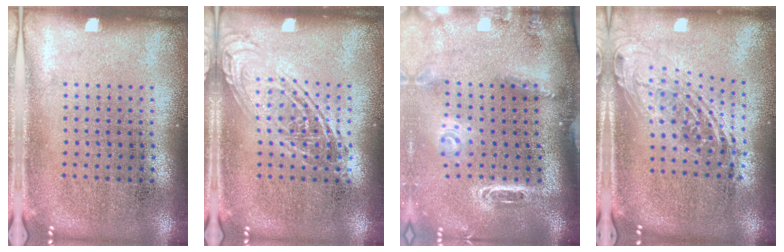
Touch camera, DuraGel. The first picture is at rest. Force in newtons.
{"total": 2.6, "press": 2.6, "slide": 0.3}
{"total": 3.0, "press": 2.1, "slide": 2.1}
{"total": 1.9, "press": 1.5, "slide": 1.3}